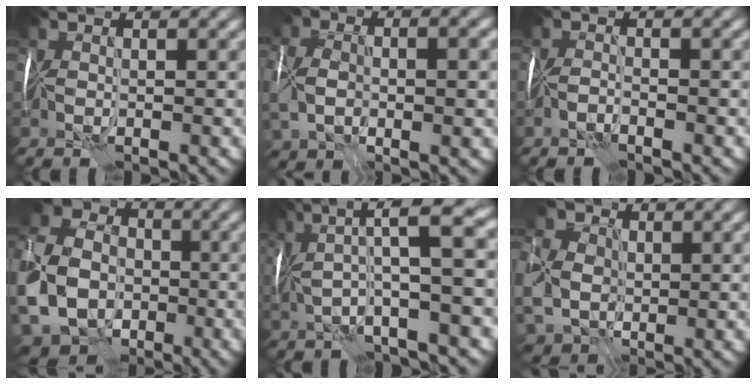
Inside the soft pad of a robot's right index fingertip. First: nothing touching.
{"total": 7.7, "force": [-0.5, 4.7, 6.1], "torque": [-0.136, 0.000, -0.006]}
{"total": 0.9, "force": [-0.7, 0.0, 0.4], "torque": [-0.009, 0.004, -0.022]}
{"total": 13.5, "force": [-3.5, 10.8, 7.2], "torque": [-0.182, -0.018, -0.071]}
{"total": 7.5, "force": [2.1, 1.5, 7.1], "torque": [-0.119, 0.026, 0.030]}
{"total": 7.6, "force": [0.9, 6.2, 4.4], "torque": [-0.121, 0.003, 0.019]}